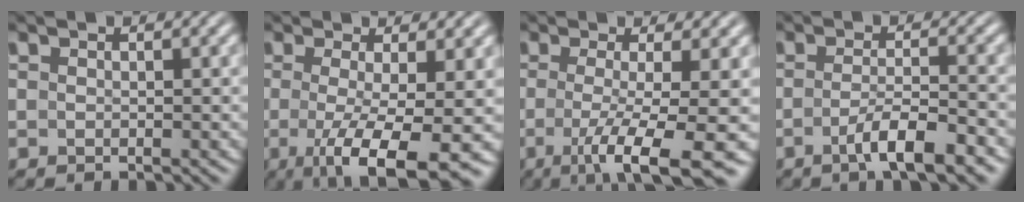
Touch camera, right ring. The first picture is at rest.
{"total": 8.0, "force": [-4.0, 2.0, 6.6], "torque": [-0.124, -0.039, -0.041]}
{"total": 8.2, "force": [-4.8, 1.5, 6.4], "torque": [-0.108, -0.037, -0.056]}
{"total": 4.2, "force": [-2.5, 0.2, 3.4], "torque": [-0.055, -0.011, -0.036]}